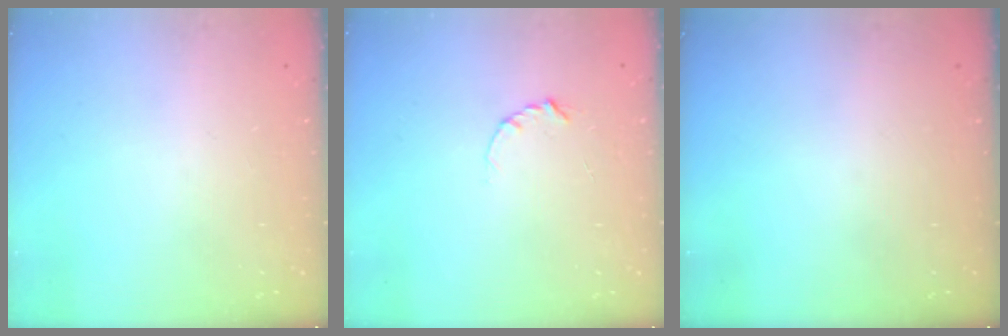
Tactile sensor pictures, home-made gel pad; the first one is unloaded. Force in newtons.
{"total": 2.9, "press": 2.9, "slide": 0.3}
{"total": 0.0}